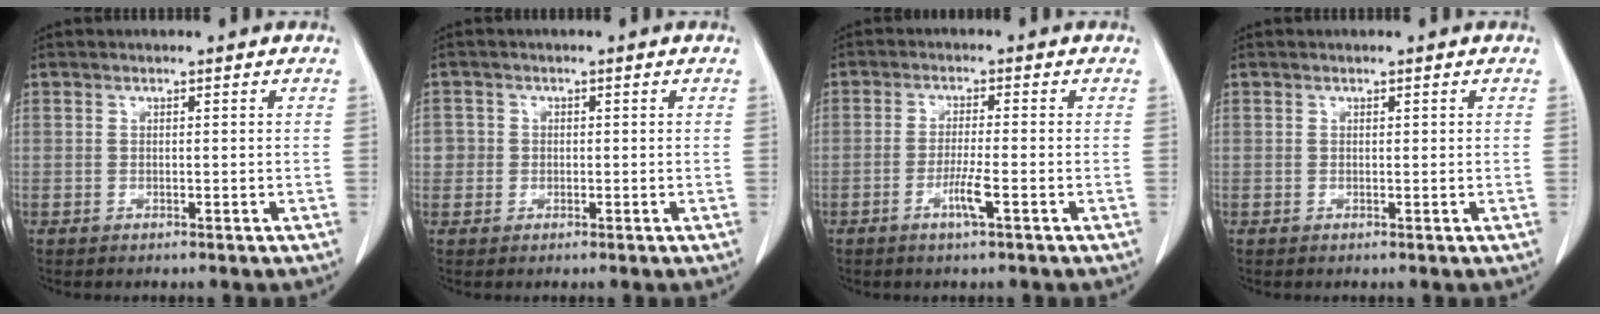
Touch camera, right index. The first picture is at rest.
{"total": 2.1, "force": [0.1, 2.1, 0.0], "torque": [0.018, 0.009, 0.000]}
{"total": 3.6, "force": [-1.6, -0.2, 3.3], "torque": [-0.062, -0.005, -0.030]}
{"total": 0.0}